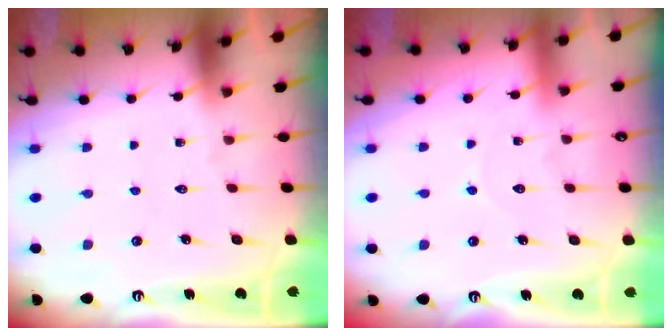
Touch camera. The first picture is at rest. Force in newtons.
{"total": 4.8, "press": 4.7, "slide": 0.5}